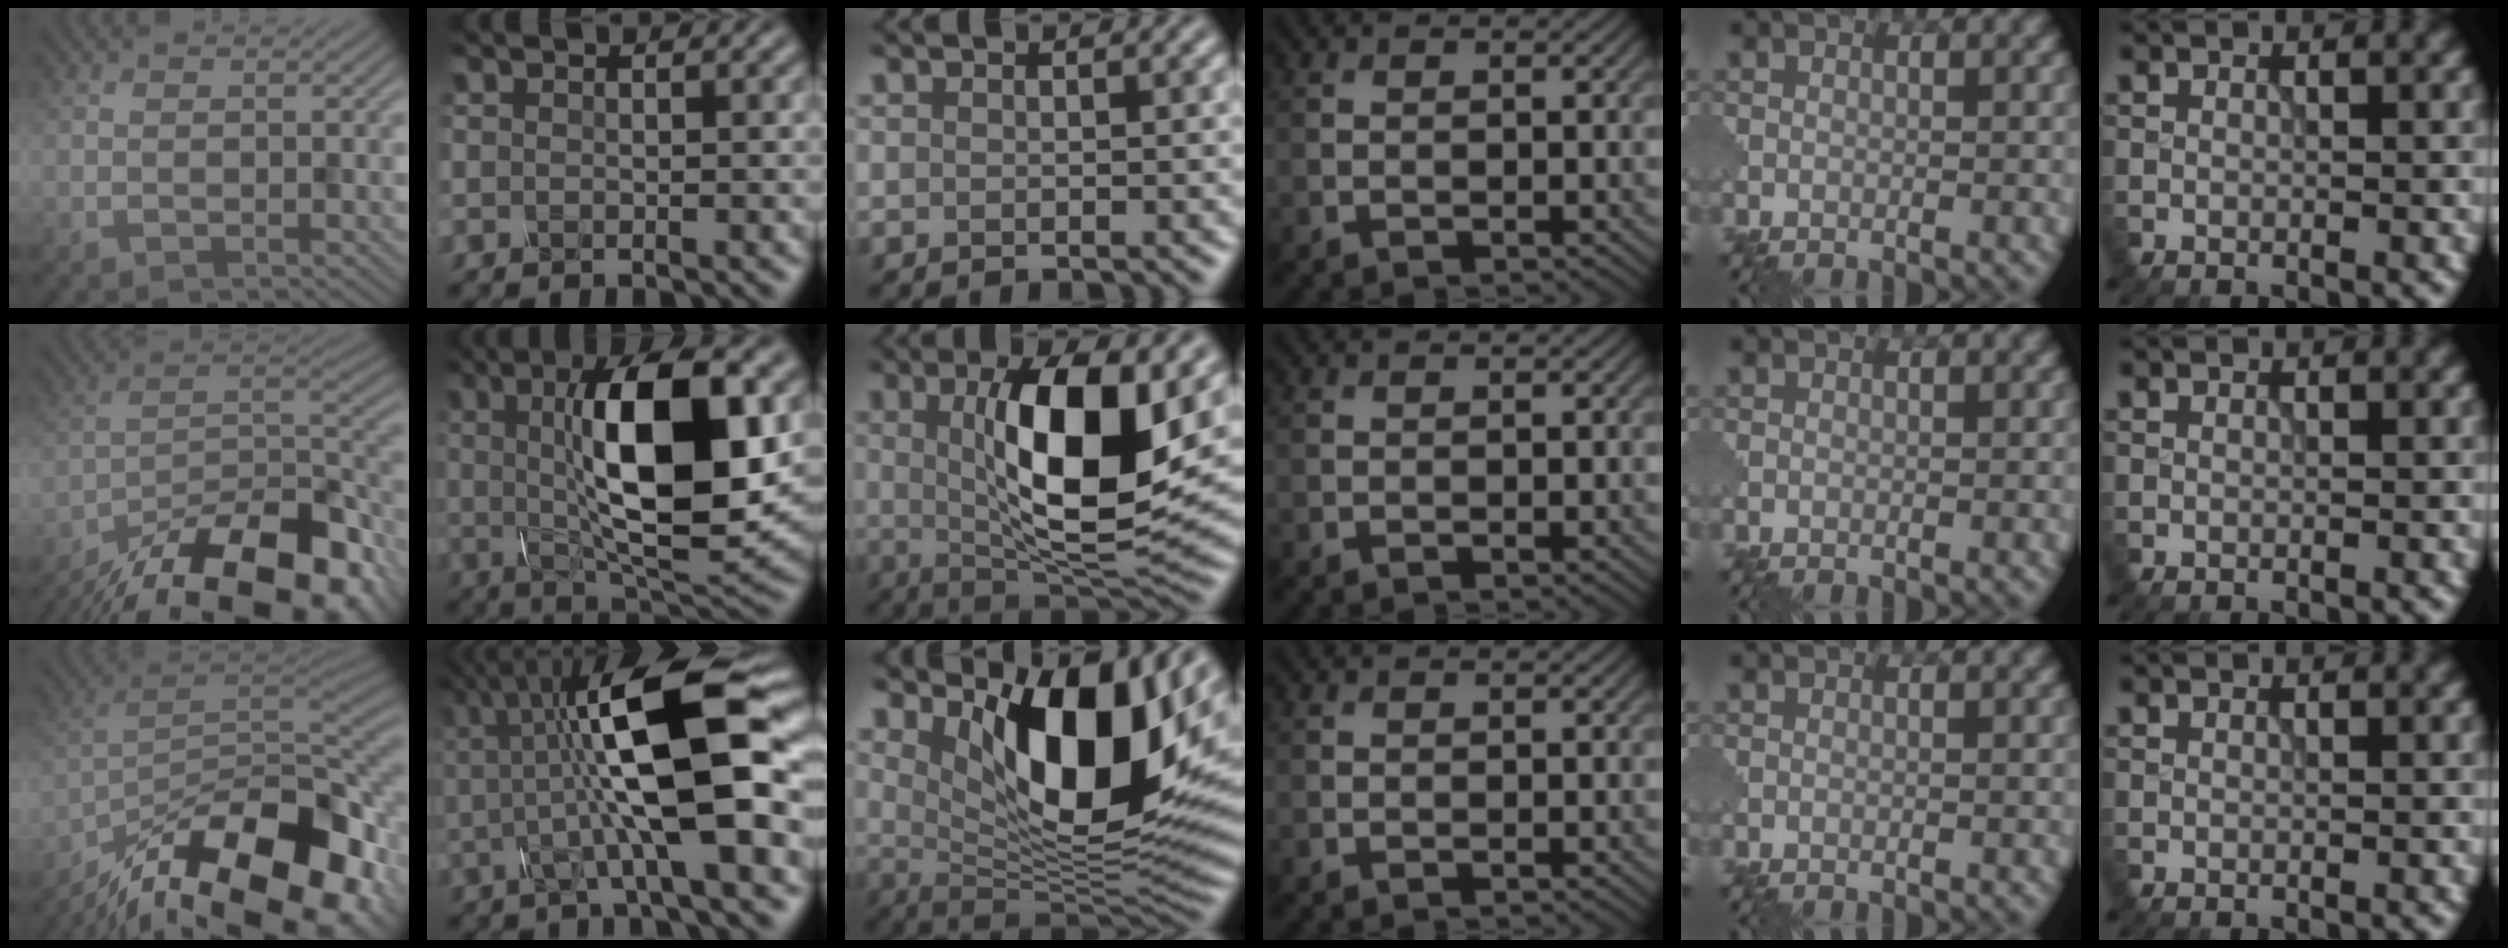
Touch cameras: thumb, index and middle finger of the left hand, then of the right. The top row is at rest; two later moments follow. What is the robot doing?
{"motion": "assemble", "object": "glue stick"}